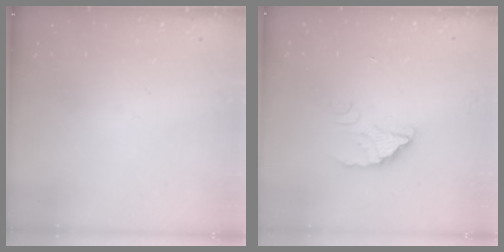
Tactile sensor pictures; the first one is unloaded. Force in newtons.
{"total": 2.4, "press": 2.4, "slide": 0.0}